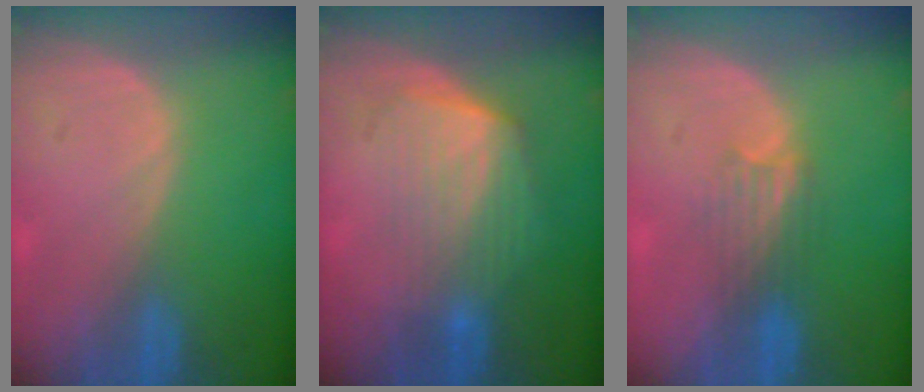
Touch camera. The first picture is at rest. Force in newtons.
{"total": 6.9, "press": 6.3, "slide": 2.8}
{"total": 3.3, "press": 3.2, "slide": 0.8}